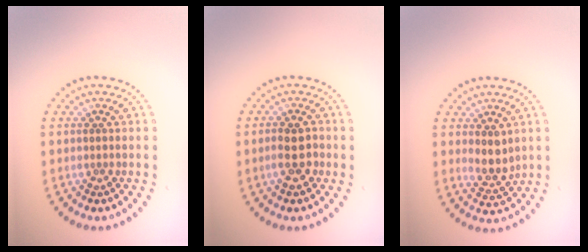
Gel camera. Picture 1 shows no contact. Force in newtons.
{"total": 2.8, "press": 2.8, "slide": 0.4}
{"total": 2.4, "press": 2.0, "slide": 1.3}